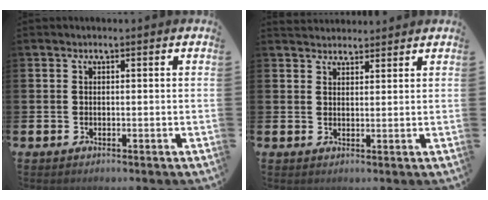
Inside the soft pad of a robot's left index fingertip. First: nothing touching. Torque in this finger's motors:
{"motor_torque": [0.28, -1.85, 0.00, 0.01]}